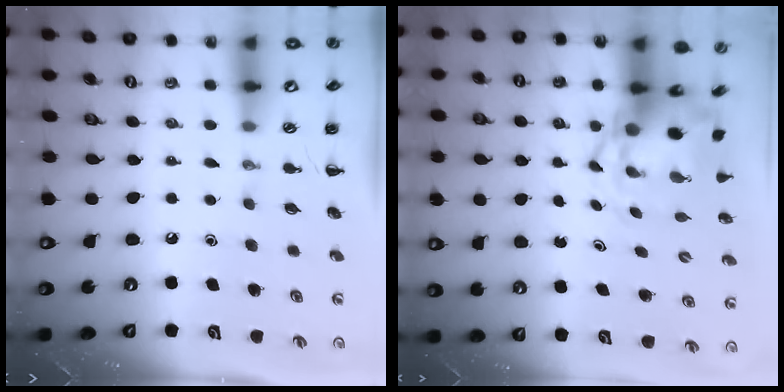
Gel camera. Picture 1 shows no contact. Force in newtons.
{"total": 5.0, "press": 4.9, "slide": 1.1}